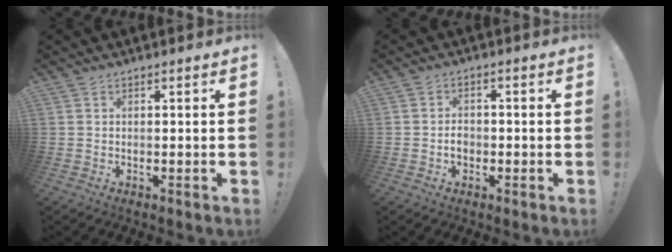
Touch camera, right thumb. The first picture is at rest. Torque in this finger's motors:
{"motor_torque": [0.22, 0.17, 0.21, -0.05, 0.00]}